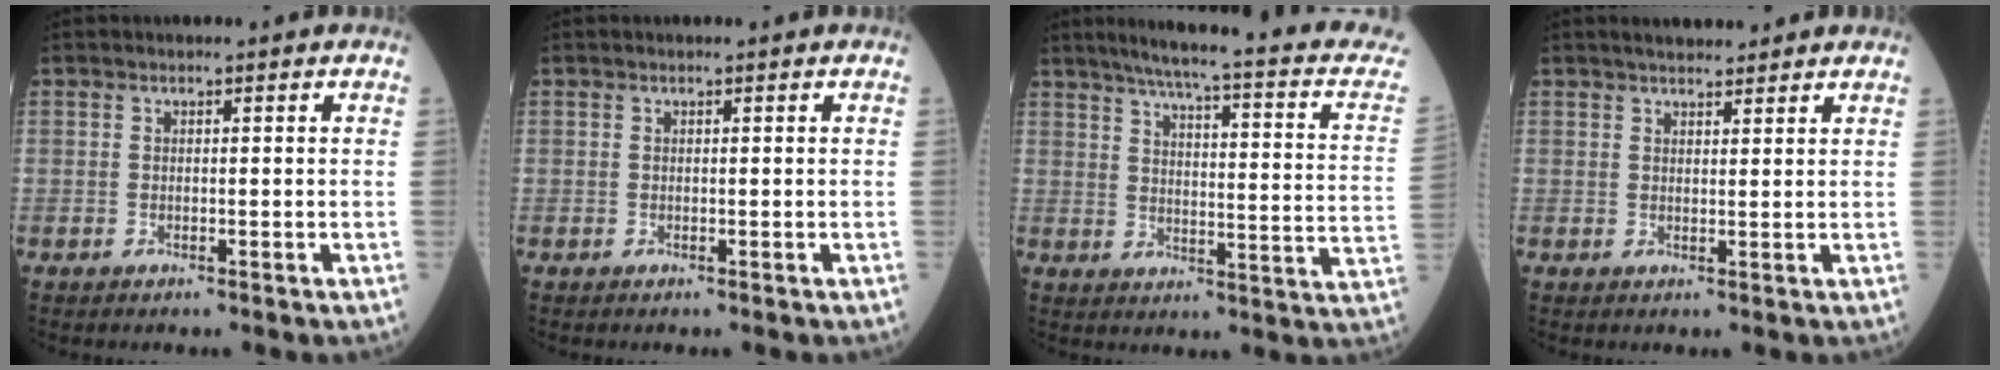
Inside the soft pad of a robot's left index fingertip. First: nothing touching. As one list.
[{"total": 0.0}, {"total": 20.4, "force": [16.5, 1.2, 11.9], "torque": [-0.169, -0.031, 0.188]}, {"total": 4.5, "force": [4.0, 1.0, 1.8], "torque": [-0.023, 0.020, 0.059]}]